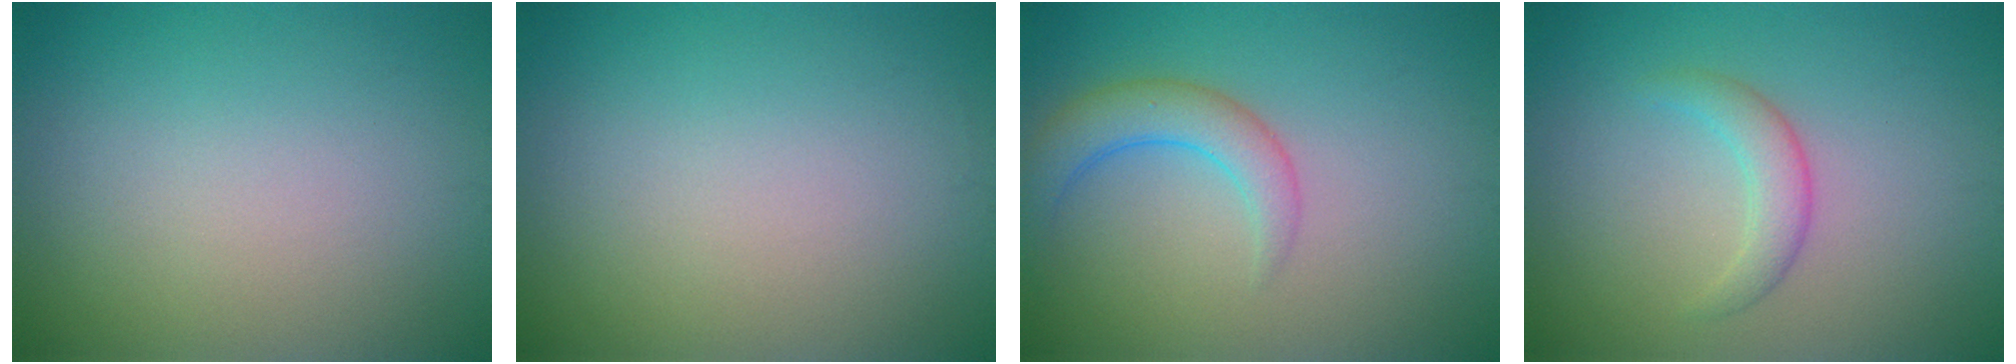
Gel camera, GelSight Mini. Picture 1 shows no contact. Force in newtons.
{"total": 0.0}
{"total": 3.4, "press": 3.4, "slide": 0.3}
{"total": 2.1, "press": 2.1, "slide": 0.2}